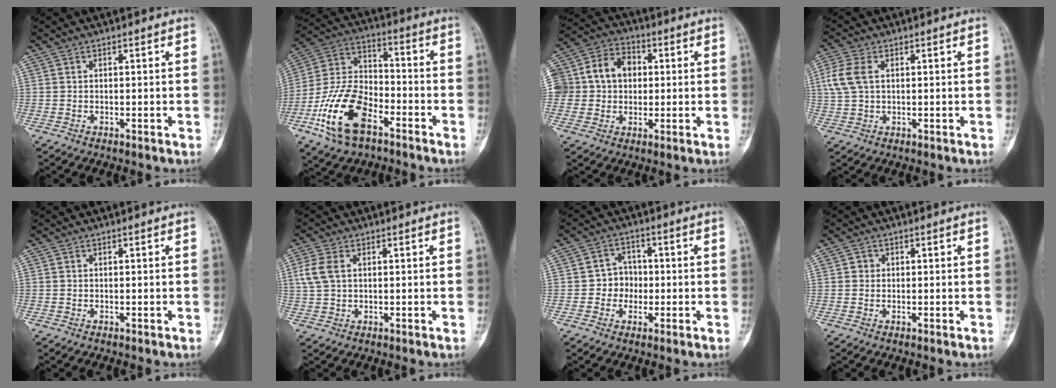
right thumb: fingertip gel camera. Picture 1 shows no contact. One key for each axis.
{"total": 17.2, "fx": -8.2, "fy": 9.3, "fz": 12.0, "tx": -0.232, "ty": 0.047, "tz": -0.159}
{"total": 14.2, "fx": 2.0, "fy": 11.8, "fz": 7.6, "tx": -0.122, "ty": 0.035, "tz": 0.035}
{"total": 6.0, "fx": 1.3, "fy": 3.6, "fz": 4.5, "tx": -0.116, "ty": 0.011, "tz": 0.027}
{"total": 0.0}
{"total": 4.7, "fx": 1.2, "fy": 2.9, "fz": 3.5, "tx": -0.090, "ty": 0.009, "tz": 0.025}
{"total": 4.7, "fx": -0.7, "fy": 4.4, "fz": 1.6, "tx": 0.016, "ty": 0.014, "tz": -0.021}
{"total": 1.0, "fx": 0.1, "fy": 1.0, "fz": 0.2, "tx": 0.003, "ty": 0.003, "tz": 0.000}